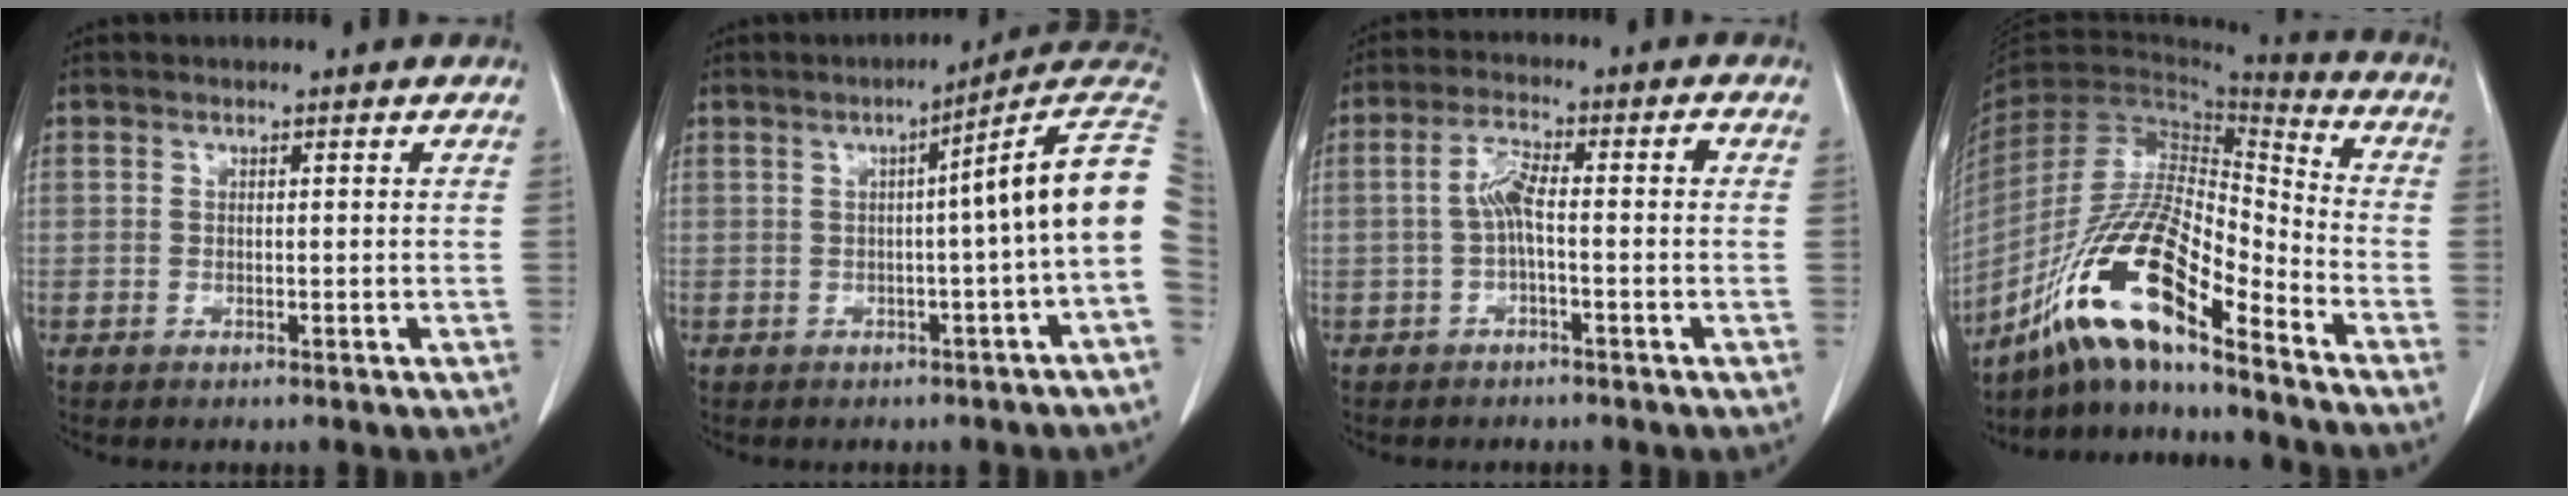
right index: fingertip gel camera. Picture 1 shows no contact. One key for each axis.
{"total": 9.5, "fx": 0.5, "fy": -1.4, "fz": 9.4, "tx": -0.105, "ty": 0.030, "tz": -0.002}
{"total": 4.9, "fx": -0.5, "fy": 1.2, "fz": 4.7, "tx": -0.097, "ty": 0.021, "tz": -0.010}
{"total": 16.3, "fx": -11.5, "fy": 2.4, "fz": 11.2, "tx": -0.211, "ty": 0.005, "tz": -0.209}